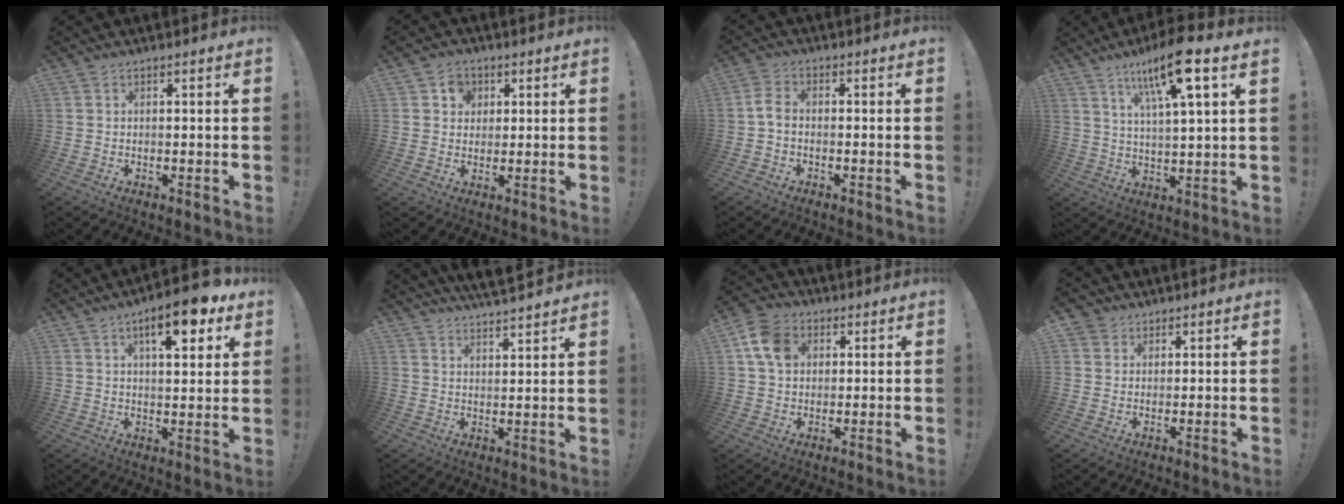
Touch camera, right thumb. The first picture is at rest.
{"total": 5.6, "force": [2.1, 4.8, 1.7], "torque": [-0.015, -0.007, 0.039]}
{"total": 4.2, "force": [-1.0, 2.7, 3.1], "torque": [-0.065, 0.009, -0.019]}
{"total": 13.2, "force": [7.3, 1.7, 10.9], "torque": [-0.180, -0.033, 0.111]}
{"total": 12.1, "force": [6.4, 4.2, 9.4], "torque": [-0.123, -0.028, 0.100]}
{"total": 5.6, "force": [5.2, 0.6, 1.8], "torque": [-0.027, -0.044, 0.091]}
{"total": 10.2, "force": [3.1, 7.8, 5.7], "torque": [-0.100, 0.005, 0.063]}
{"total": 2.7, "force": [1.8, 2.0, 0.3], "torque": [-0.007, -0.004, 0.034]}